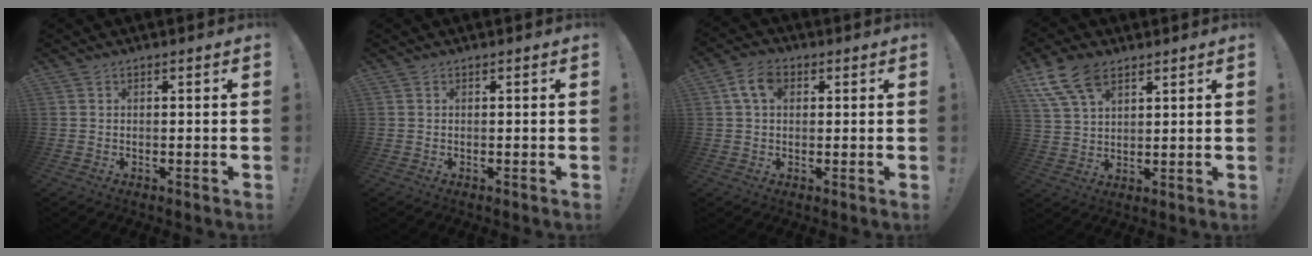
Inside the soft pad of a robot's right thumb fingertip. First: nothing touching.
{"total": 0.0}
{"total": 7.0, "force": [1.9, 4.6, 4.8], "torque": [-0.087, 0.010, 0.040]}
{"total": 11.1, "force": [6.7, 6.1, 6.4], "torque": [-0.135, -0.018, 0.131]}